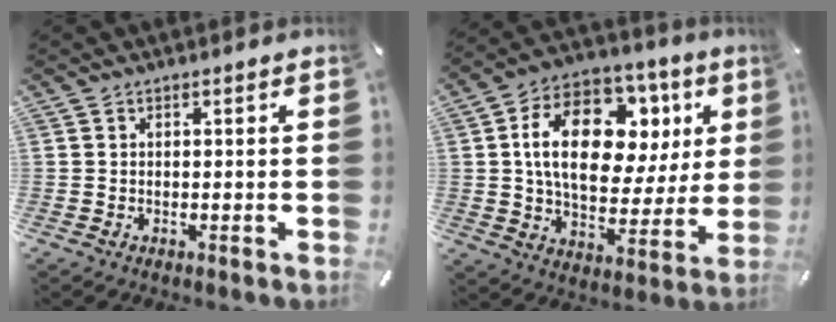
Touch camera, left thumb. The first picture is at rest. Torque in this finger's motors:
{"motor_torque": [1.16, 1.53, 1.56, -1.22, 0.56]}